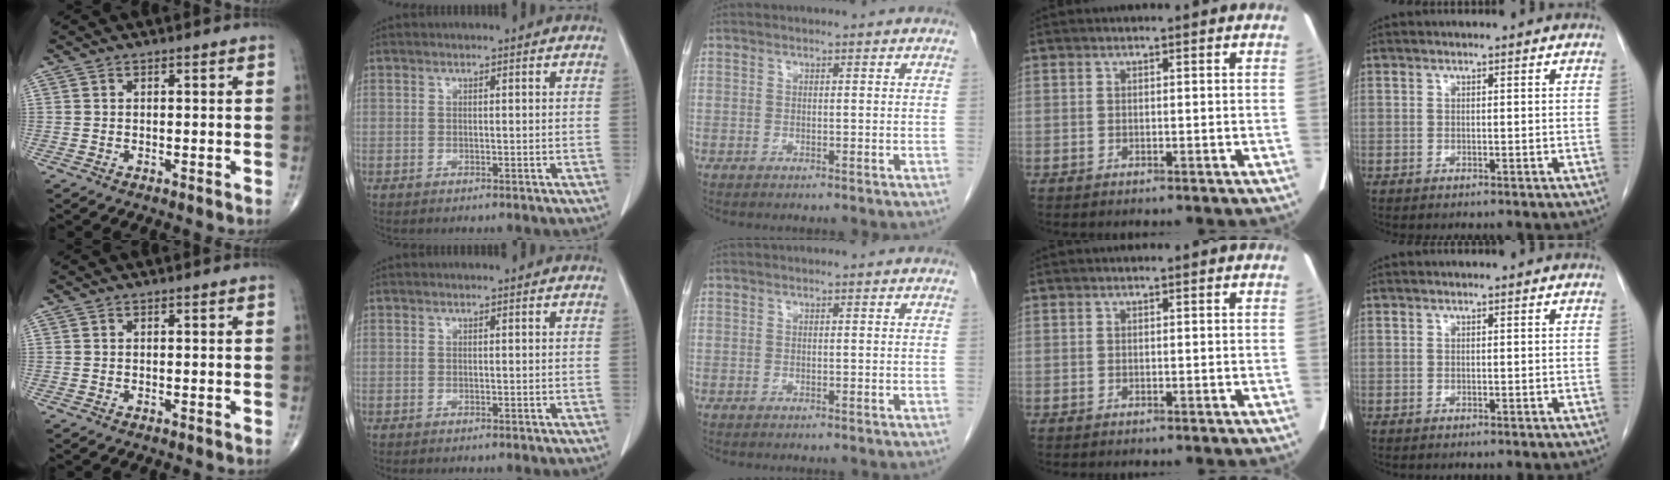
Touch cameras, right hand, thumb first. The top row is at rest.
{}